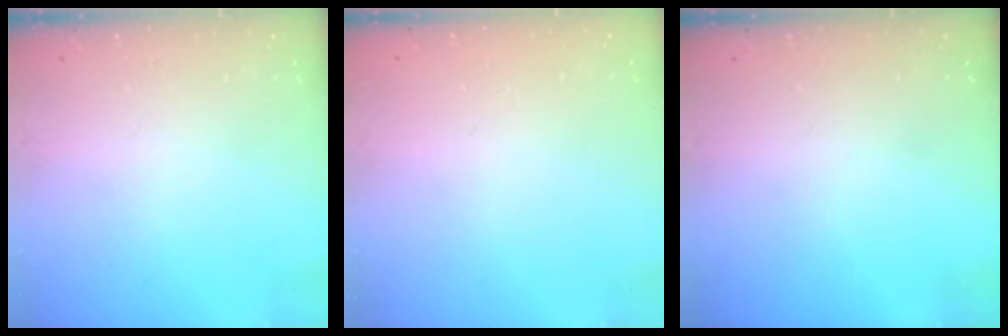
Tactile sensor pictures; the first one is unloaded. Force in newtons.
{"total": 0.0}
{"total": 0.0}